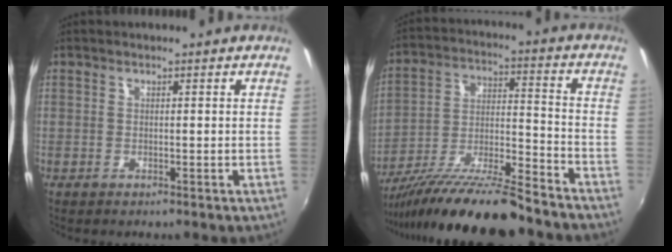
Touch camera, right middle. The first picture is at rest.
{"total": 18.5, "force": [-15.5, 1.4, 10.1], "torque": [-0.196, -0.030, -0.264]}